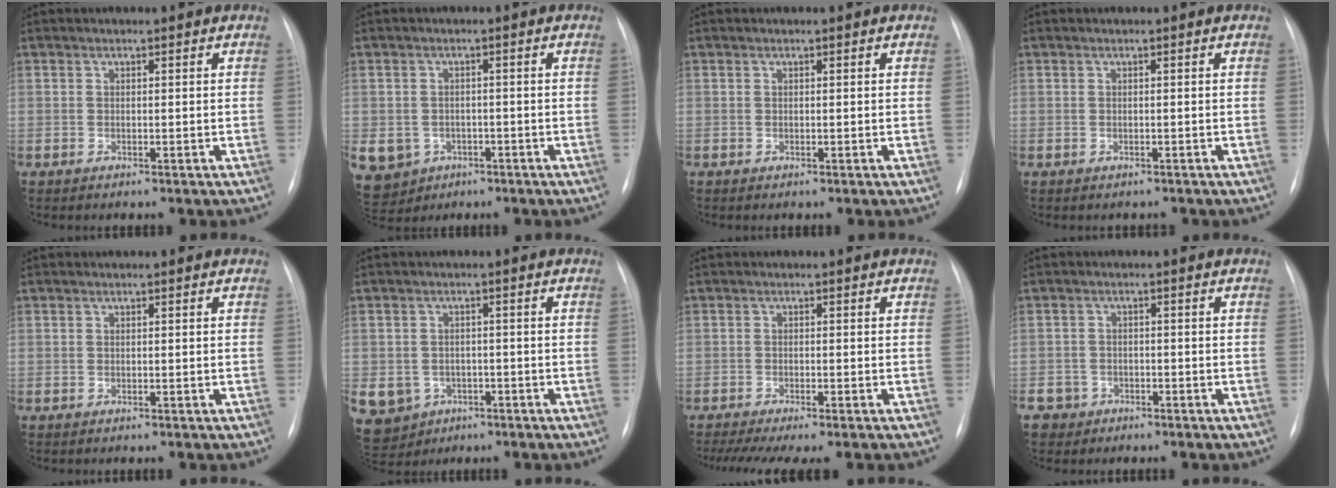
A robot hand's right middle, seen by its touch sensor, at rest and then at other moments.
{"total": 11.0, "force": [-4.4, 9.5, 3.3], "torque": [-0.100, 0.008, -0.053]}
{"total": 0.0}
{"total": 1.2, "force": [-1.1, 0.6, 0.1], "torque": [-0.005, 0.000, -0.013]}
{"total": 0.0}
{"total": 11.1, "force": [-4.6, 9.6, 3.2], "torque": [-0.096, 0.008, -0.055]}
{"total": 9.7, "force": [-8.0, 1.1, 5.5], "torque": [-0.075, -0.006, -0.117]}
{"total": 3.8, "force": [-2.4, 2.9, -0.4], "torque": [0.009, 0.011, -0.042]}